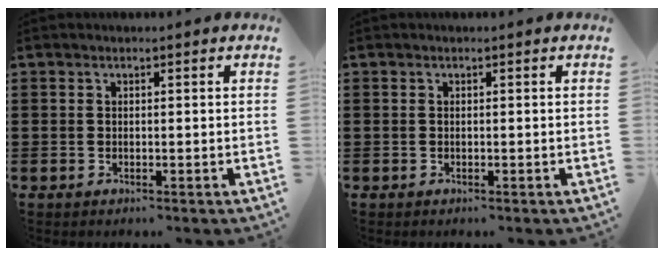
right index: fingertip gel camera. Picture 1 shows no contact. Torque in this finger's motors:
{"motor_torque": [0.64, 0.42, -0.07, -0.01]}